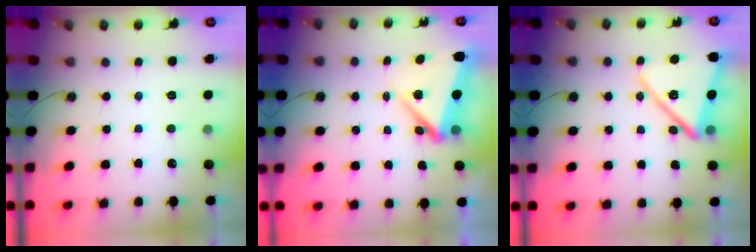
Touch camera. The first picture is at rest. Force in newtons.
{"total": 7.3, "press": 7.0, "slide": 1.9}
{"total": 14.7, "press": 14.6, "slide": 1.4}